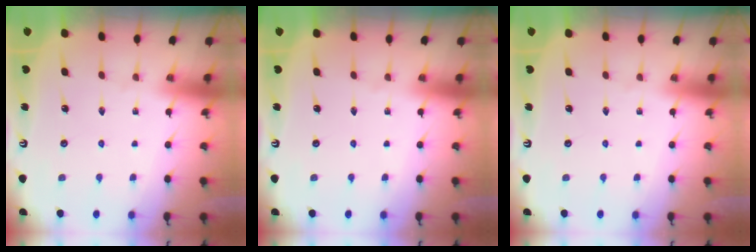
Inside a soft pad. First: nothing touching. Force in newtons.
{"total": 0.0}
{"total": 0.0}